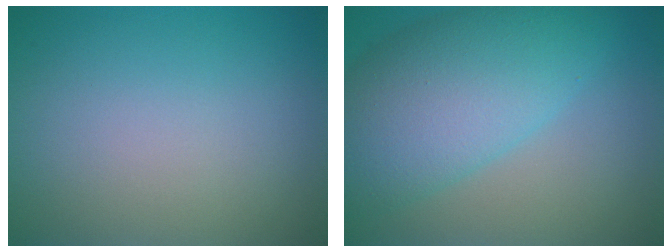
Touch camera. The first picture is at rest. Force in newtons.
{"total": 9.1, "press": 9.1, "slide": 0.3}